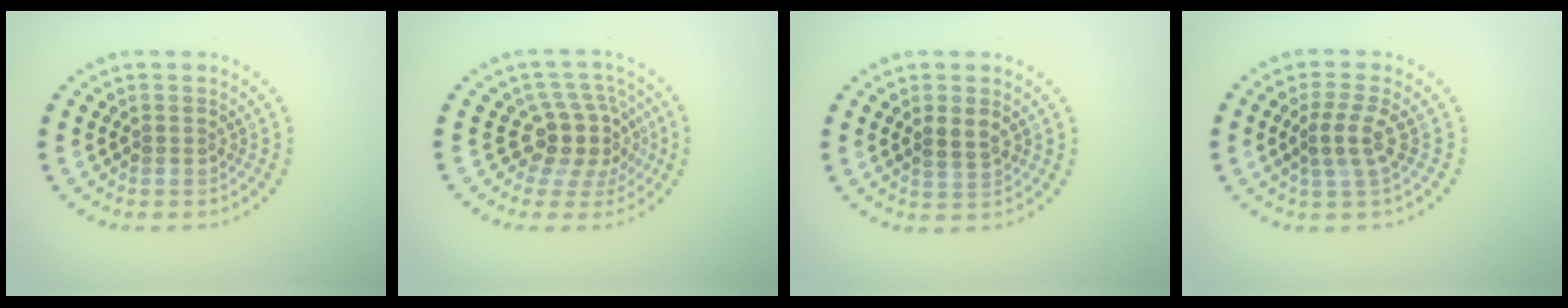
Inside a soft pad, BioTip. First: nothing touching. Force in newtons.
{"total": 4.0, "press": 3.0, "slide": 2.6}
{"total": 1.9, "press": 1.7, "slide": 0.7}
{"total": 2.5, "press": 2.0, "slide": 1.5}